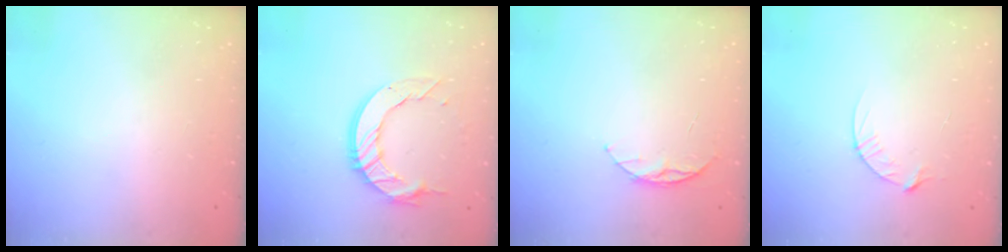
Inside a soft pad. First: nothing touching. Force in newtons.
{"total": 12.5, "press": 12.4, "slide": 0.9}
{"total": 6.0, "press": 5.9, "slide": 0.6}
{"total": 4.4, "press": 4.4, "slide": 0.6}